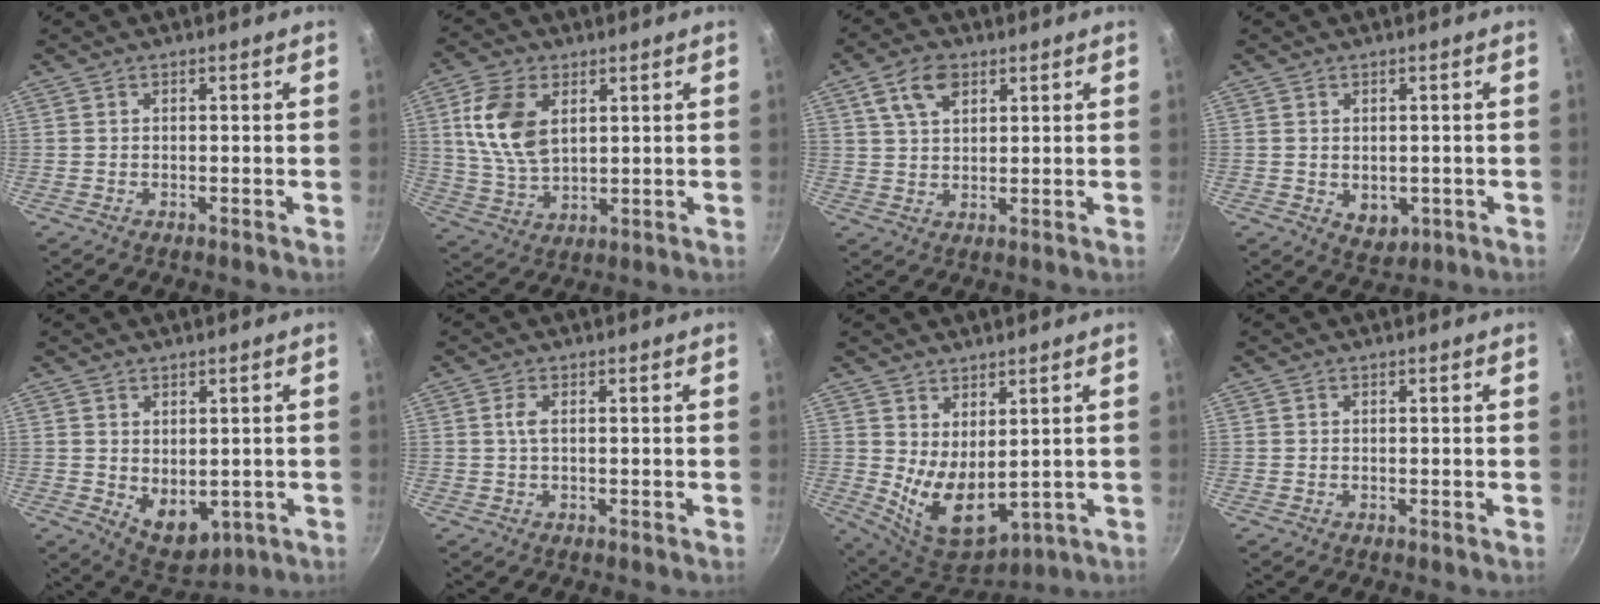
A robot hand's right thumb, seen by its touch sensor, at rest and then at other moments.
{"total": 11.8, "force": [3.4, 7.1, 8.8], "torque": [-0.161, -0.017, 0.072]}
{"total": 7.0, "force": [3.4, 4.0, 4.7], "torque": [-0.076, -0.005, 0.061]}
{"total": 4.4, "force": [-0.5, 3.4, 2.8], "torque": [-0.027, -0.004, 0.004]}
{"total": 7.5, "force": [0.1, 5.1, 5.4], "torque": [-0.057, -0.017, 0.024]}
{"total": 1.6, "force": [0.2, 0.5, 1.6], "torque": [-0.039, 0.002, 0.004]}
{"total": 10.5, "force": [1.6, 5.9, 8.5], "torque": [-0.118, -0.038, 0.053]}
{"total": 0.0}